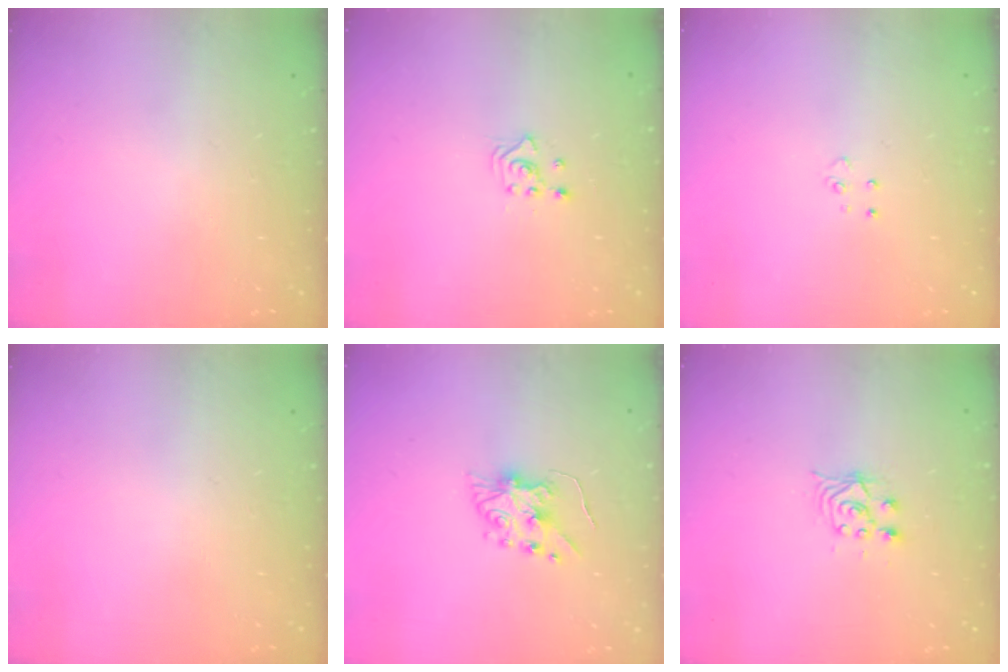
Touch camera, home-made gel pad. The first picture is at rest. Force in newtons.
{"total": 2.3, "press": 2.3, "slide": 0.3}
{"total": 3.9, "press": 3.9, "slide": 0.3}
{"total": 0.0}
{"total": 6.6, "press": 6.6, "slide": 0.7}
{"total": 4.0, "press": 4.0, "slide": 0.7}